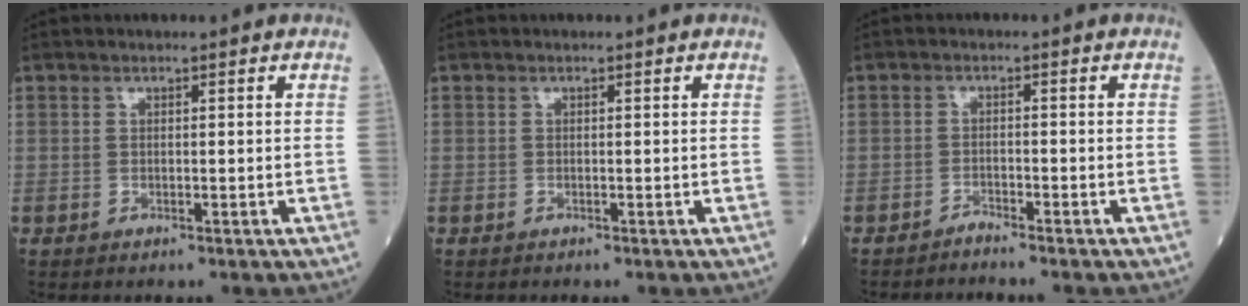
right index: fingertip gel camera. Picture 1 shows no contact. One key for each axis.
{"total": 0.0}
{"total": 1.7, "fx": -1.6, "fy": -0.4, "fz": 0.0, "tx": 0.002, "ty": -0.001, "tz": -0.030}